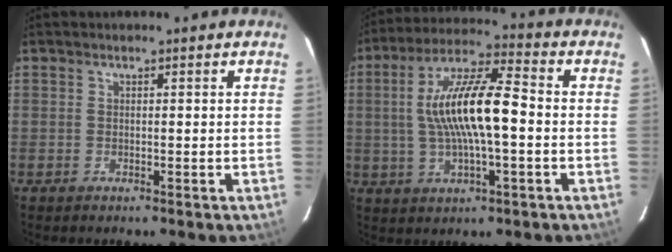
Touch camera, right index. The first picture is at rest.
{"total": 14.2, "force": [-0.3, 3.4, 13.8], "torque": [-0.259, 0.014, -0.008]}